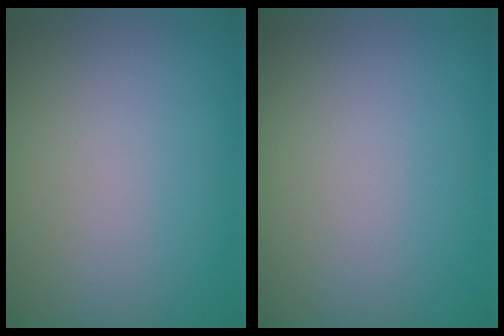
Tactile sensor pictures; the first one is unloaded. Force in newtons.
{"total": 0.0}